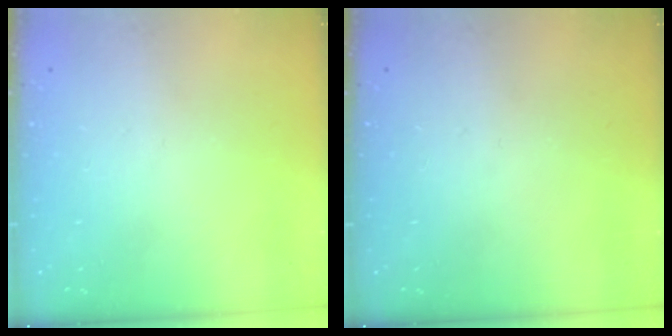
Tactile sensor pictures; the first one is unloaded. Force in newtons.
{"total": 0.0}